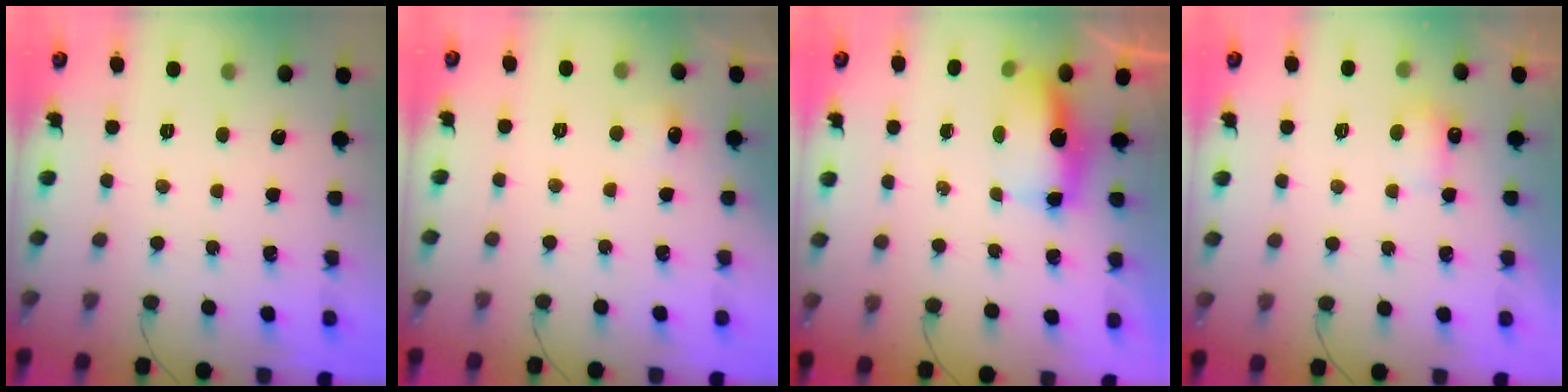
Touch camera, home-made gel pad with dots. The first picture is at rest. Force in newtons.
{"total": 3.9, "press": 3.8, "slide": 1.0}
{"total": 7.6, "press": 7.5, "slide": 0.8}
{"total": 2.8, "press": 2.7, "slide": 0.6}